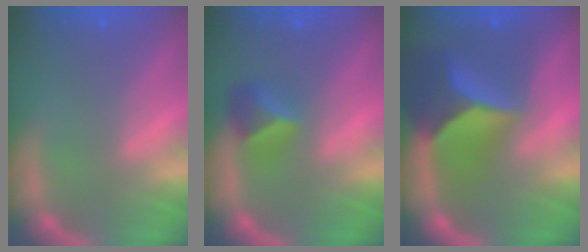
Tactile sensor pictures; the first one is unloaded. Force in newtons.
{"total": 2.9}
{"total": 10.0}